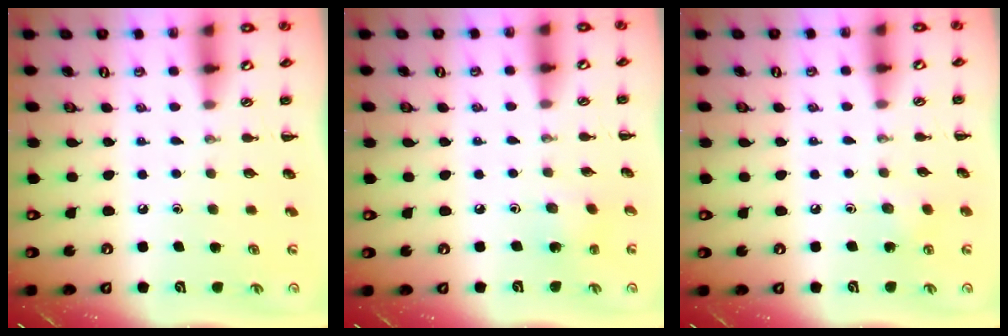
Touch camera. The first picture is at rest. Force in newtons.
{"total": 1.6, "press": 1.5, "slide": 0.6}
{"total": 5.9, "press": 5.6, "slide": 1.8}